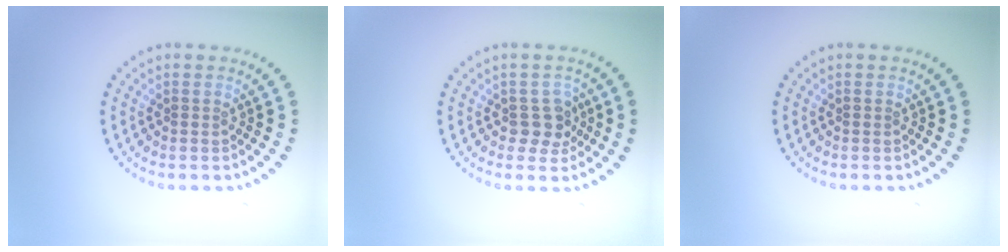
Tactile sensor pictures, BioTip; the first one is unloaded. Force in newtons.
{"total": 2.4, "press": 2.1, "slide": 1.0}
{"total": 0.0}